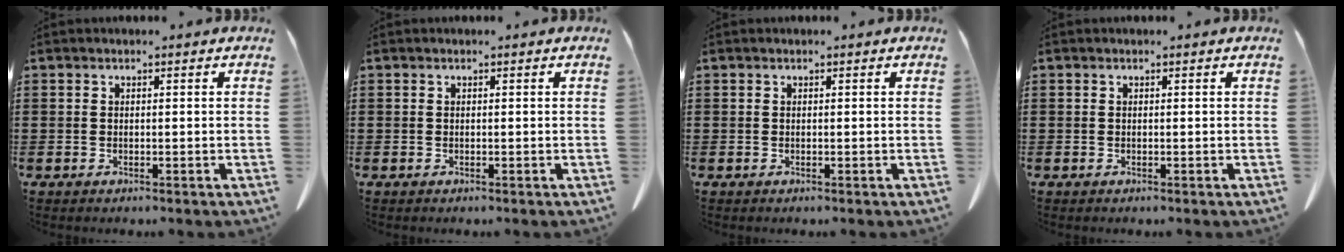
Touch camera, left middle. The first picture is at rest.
{"total": 0.0}
{"total": 0.0}
{"total": 0.0}